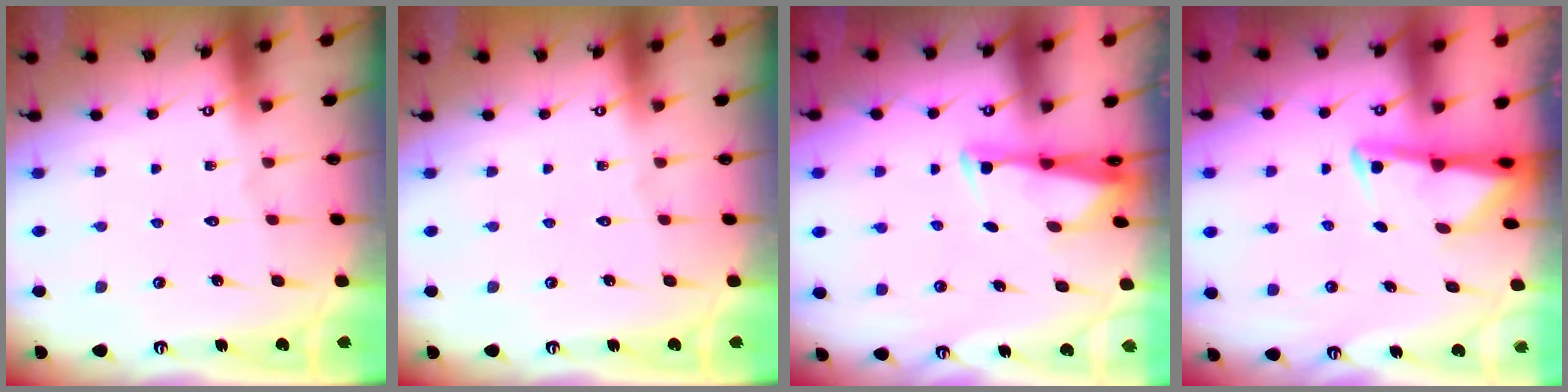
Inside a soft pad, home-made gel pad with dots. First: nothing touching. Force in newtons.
{"total": 0.0}
{"total": 2.9, "press": 2.8, "slide": 0.8}
{"total": 3.0, "press": 2.9, "slide": 0.7}